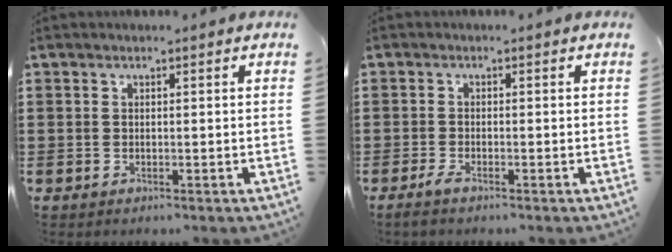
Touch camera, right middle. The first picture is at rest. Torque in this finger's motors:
{"motor_torque": [2.14, 0.00, 0.11, 0.05]}